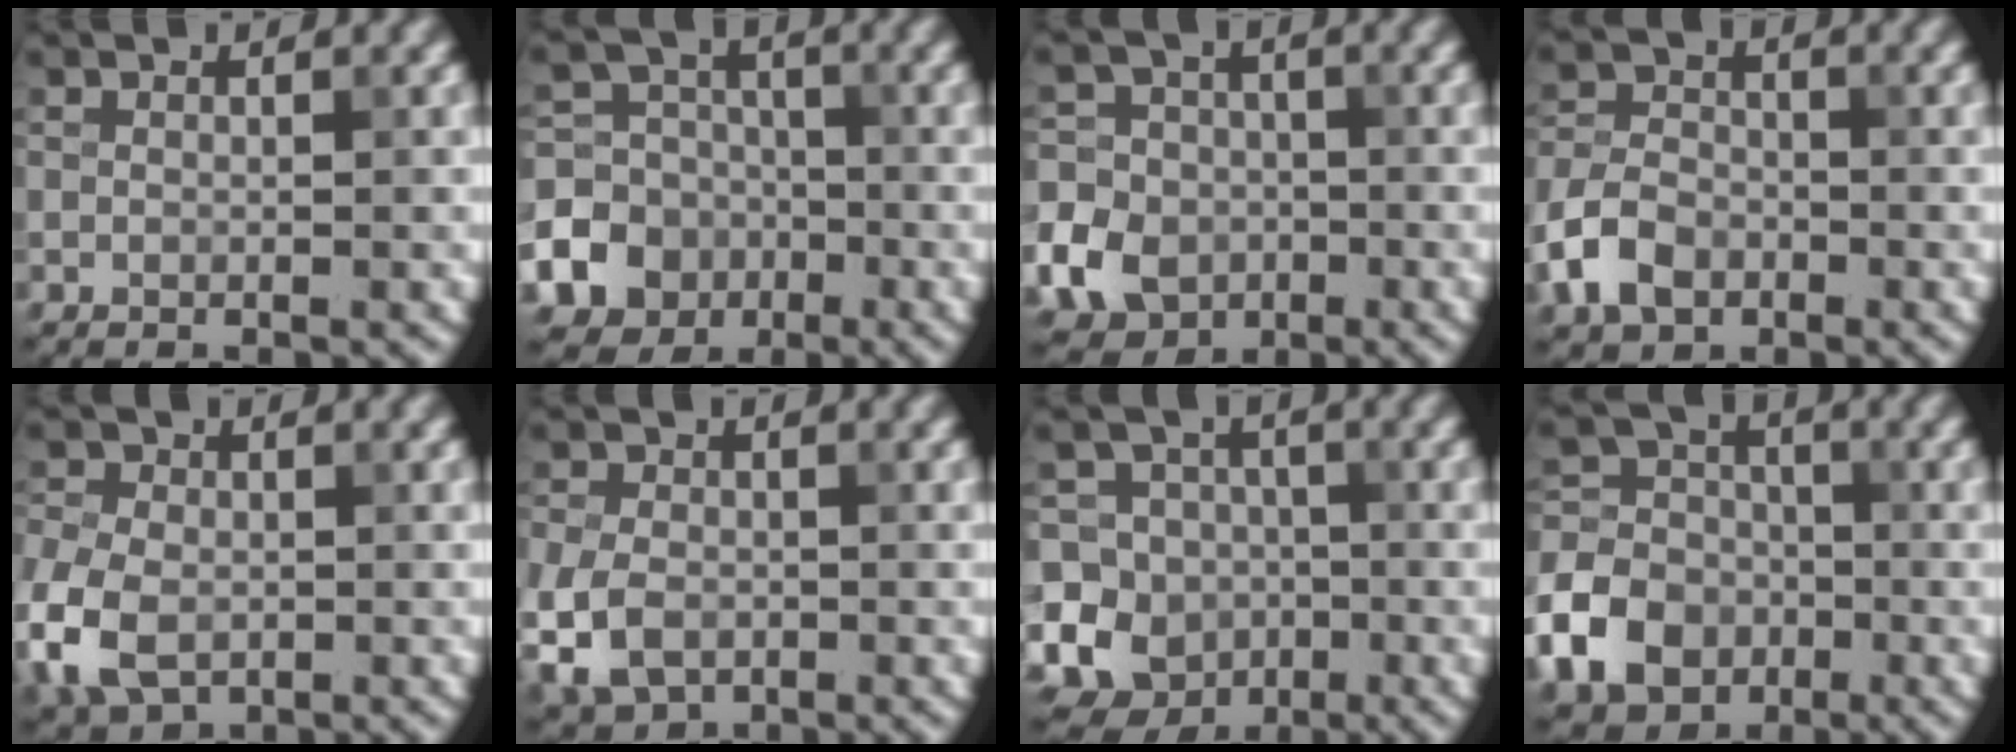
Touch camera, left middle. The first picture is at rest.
{"total": 12.5, "force": [-5.0, 11.2, 2.6], "torque": [-0.071, -0.039, -0.088]}
{"total": 8.0, "force": [-3.3, 6.8, 2.6], "torque": [-0.044, -0.020, -0.086]}
{"total": 4.7, "force": [-2.2, 3.3, 2.5], "torque": [-0.055, 0.001, -0.049]}
{"total": 7.4, "force": [-2.4, 5.2, 4.8], "torque": [-0.127, -0.017, -0.049]}
{"total": 5.4, "force": [-1.9, 3.9, 3.3], "torque": [-0.085, -0.013, -0.043]}
{"total": 14.5, "force": [-4.4, 13.3, 3.7], "torque": [-0.103, 0.009, -0.101]}
{"total": 8.3, "force": [-3.5, 6.5, 3.7], "torque": [-0.078, -0.009, -0.083]}